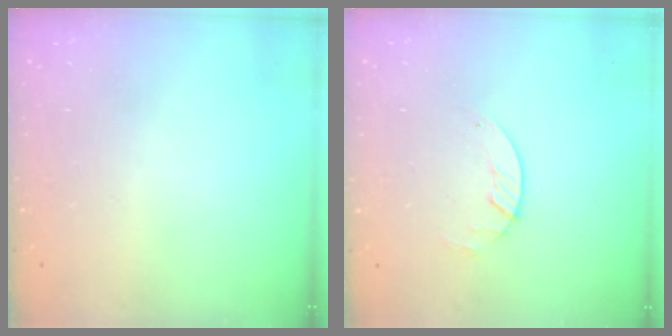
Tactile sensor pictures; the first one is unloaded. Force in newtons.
{"total": 1.7, "press": 1.6, "slide": 0.2}